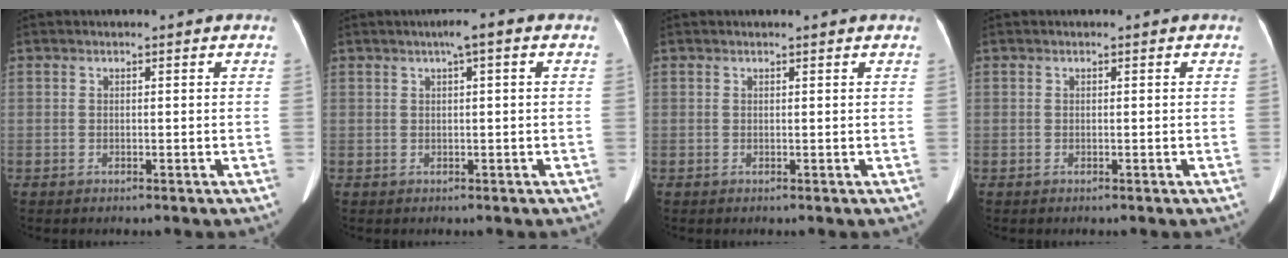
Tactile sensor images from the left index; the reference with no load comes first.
{"total": 2.6, "force": [1.0, 0.2, 2.4], "torque": [-0.037, 0.010, 0.013]}
{"total": 1.5, "force": [1.4, 0.0, 0.6], "torque": [-0.011, 0.012, 0.016]}
{"total": 0.0}